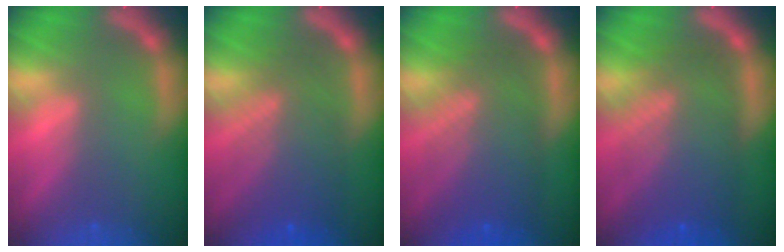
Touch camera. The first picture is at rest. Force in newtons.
{"total": 7.6}
{"total": 8.5}
{"total": 9.6}